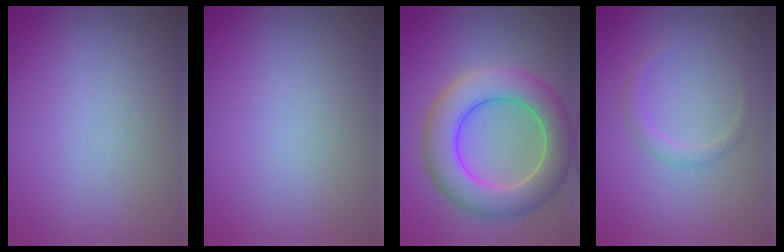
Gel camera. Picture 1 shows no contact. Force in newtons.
{"total": 0.0}
{"total": 8.2, "press": 8.2, "slide": 0.5}
{"total": 1.3, "press": 1.3, "slide": 0.0}